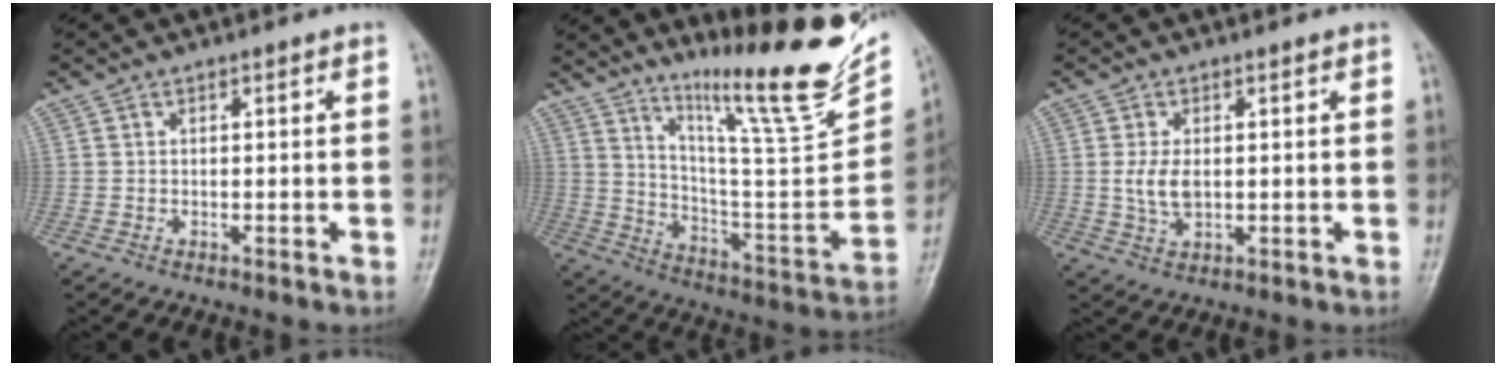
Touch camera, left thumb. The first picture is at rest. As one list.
[{"total": 22.8, "force": [16.9, 2.5, 15.1], "torque": [-0.207, -0.110, 0.271]}, {"total": 4.5, "force": [0.4, 2.5, 3.7], "torque": [-0.076, -0.007, 0.012]}]